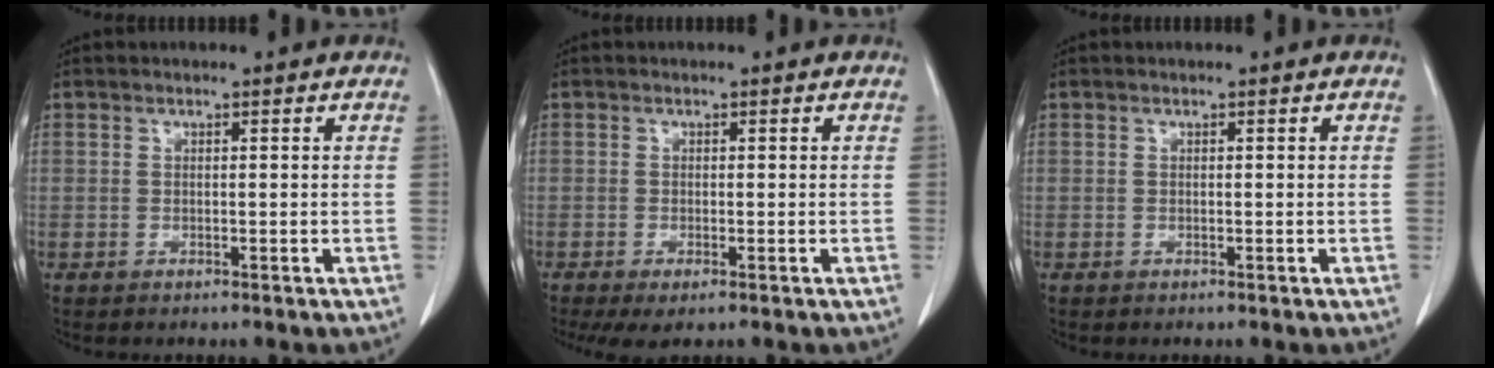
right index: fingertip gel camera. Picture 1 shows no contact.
{"total": 3.1, "force": [-1.9, 0.9, 2.4], "torque": [-0.040, -0.010, -0.027]}
{"total": 0.0}